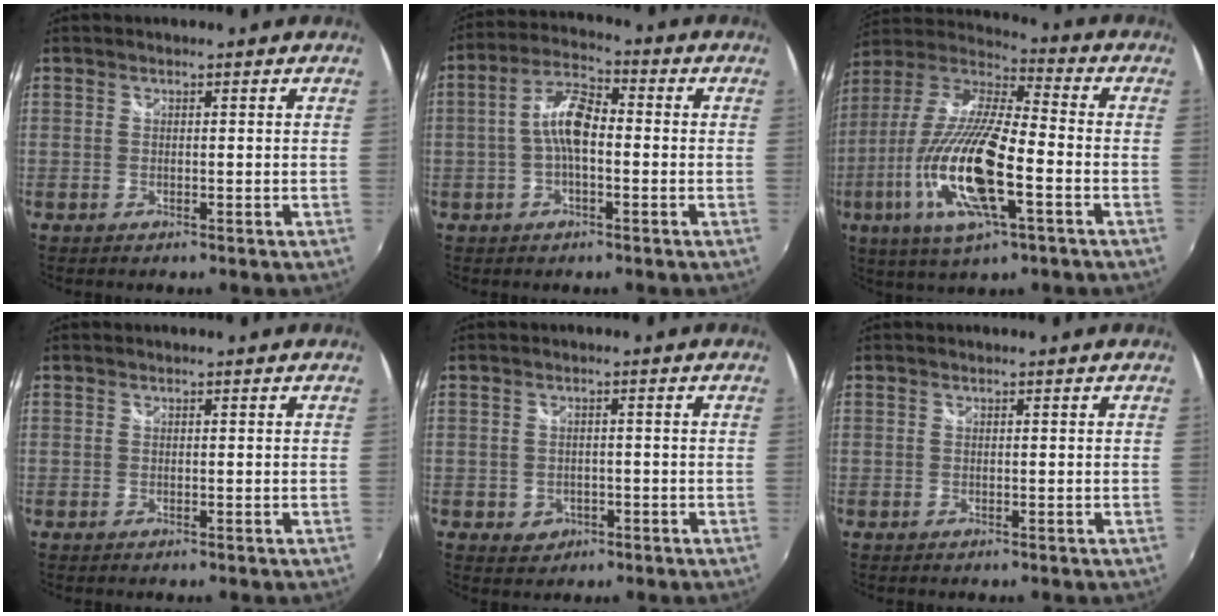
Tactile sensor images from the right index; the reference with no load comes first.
{"total": 7.7, "force": [-0.9, 3.1, 7.0], "torque": [-0.144, 0.021, -0.020]}
{"total": 20.9, "force": [-6.6, 5.5, 19.0], "torque": [-0.385, -0.027, -0.132]}
{"total": 0.0}
{"total": 3.5, "force": [-1.2, 3.1, 1.1], "torque": [-0.030, 0.003, -0.009]}
{"total": 0.0}